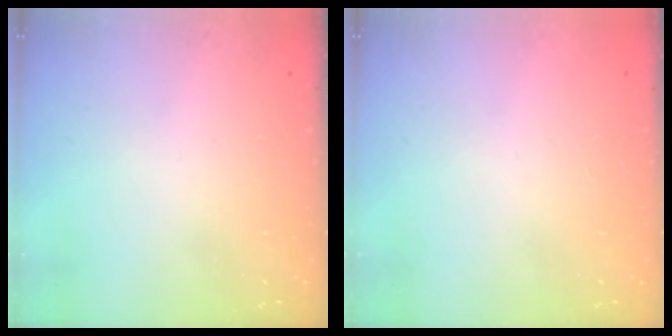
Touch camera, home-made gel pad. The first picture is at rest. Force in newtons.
{"total": 0.0}